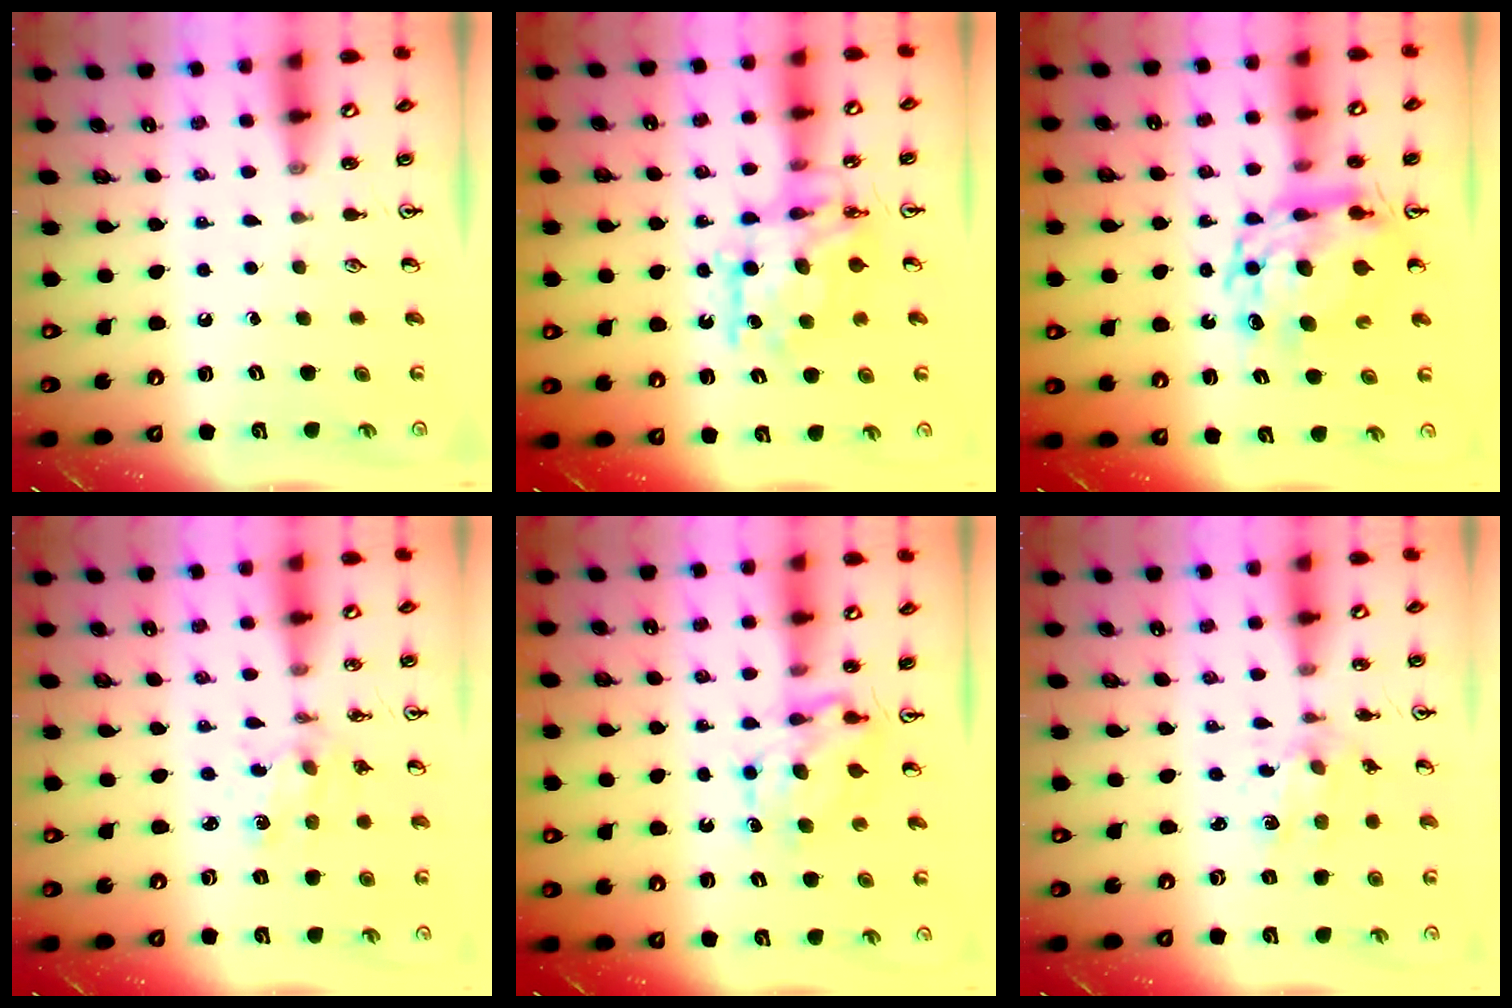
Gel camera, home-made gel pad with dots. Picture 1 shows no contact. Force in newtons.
{"total": 11.5, "press": 11.4, "slide": 1.0}
{"total": 13.1, "press": 13.0, "slide": 1.3}
{"total": 1.8, "press": 1.7, "slide": 0.3}
{"total": 6.5, "press": 6.5, "slide": 0.4}
{"total": 2.9, "press": 2.8, "slide": 0.9}